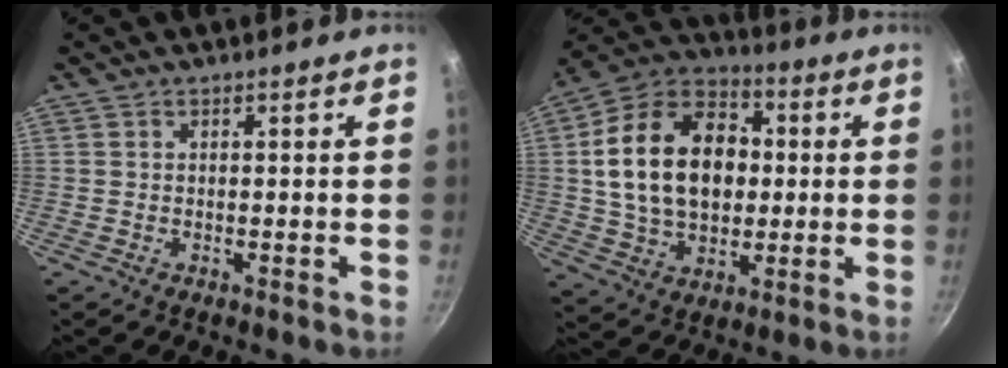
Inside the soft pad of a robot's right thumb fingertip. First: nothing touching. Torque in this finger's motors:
{"motor_torque": [-0.56, 1.44, 0.65, 0.26, 0.21]}